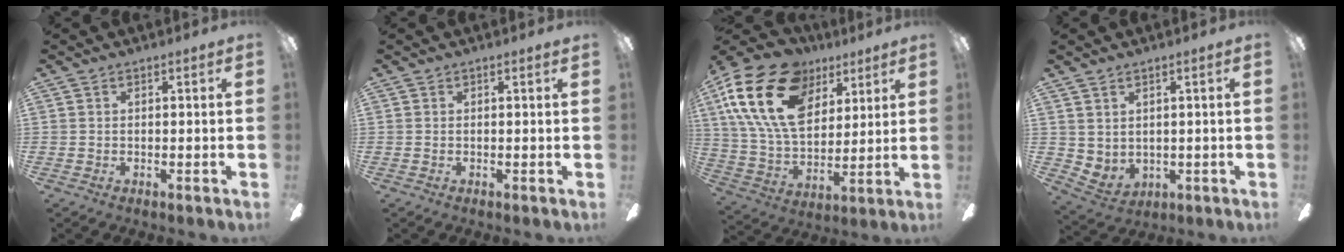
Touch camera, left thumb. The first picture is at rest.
{"total": 0.0}
{"total": 23.7, "force": [11.0, 14.9, 14.7], "torque": [-0.293, -0.036, 0.194]}
{"total": 3.4, "force": [2.0, 2.4, 1.4], "torque": [-0.040, -0.013, 0.038]}